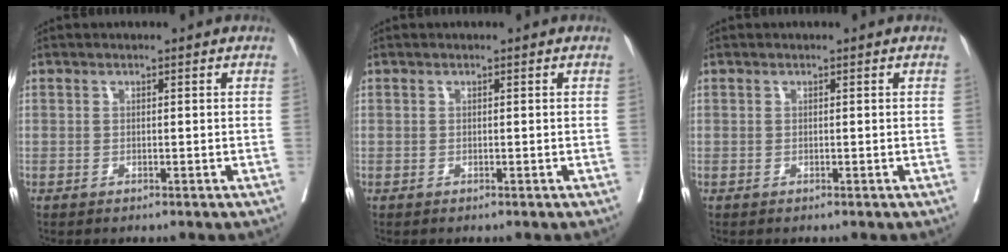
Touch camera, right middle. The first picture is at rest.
{"total": 0.0}
{"total": 0.0}